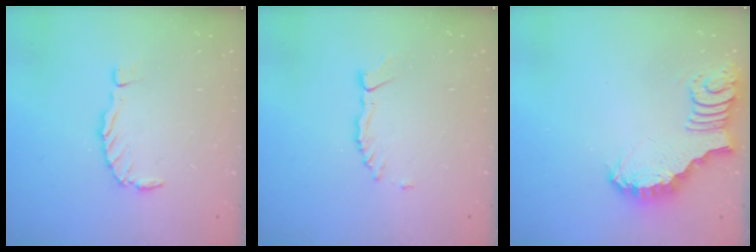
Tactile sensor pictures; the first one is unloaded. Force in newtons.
{"total": 2.9, "press": 2.9, "slide": 0.3}
{"total": 3.2, "press": 3.2, "slide": 0.5}